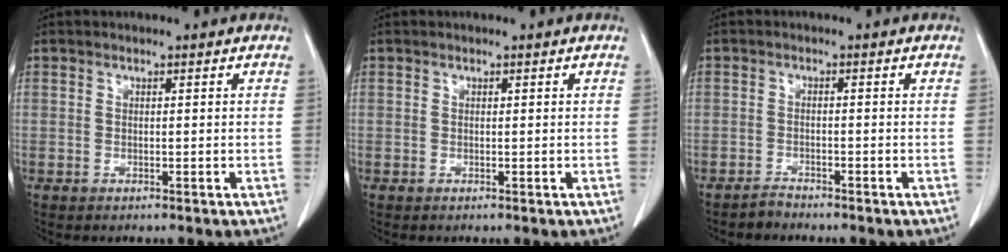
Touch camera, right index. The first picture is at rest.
{"total": 0.0}
{"total": 1.4, "force": [-1.4, 0.1, -0.1], "torque": [0.004, -0.003, -0.024]}